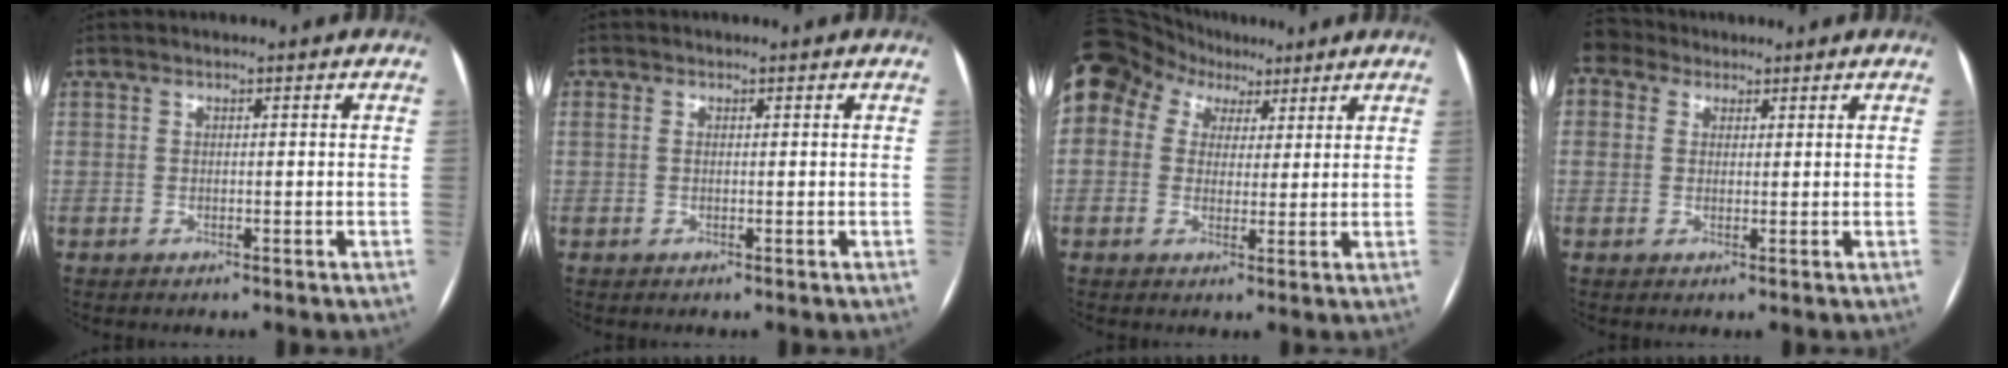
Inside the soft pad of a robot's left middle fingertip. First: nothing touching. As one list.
[{"total": 1.0, "force": [0.2, 0.7, 0.7], "torque": [-0.027, 0.012, 0.008]}, {"total": 23.1, "force": [11.7, 17.4, 9.7], "torque": [-0.300, 0.112, 0.221]}, {"total": 4.1, "force": [2.8, 3.0, 0.7], "torque": [-0.022, 0.029, 0.055]}]